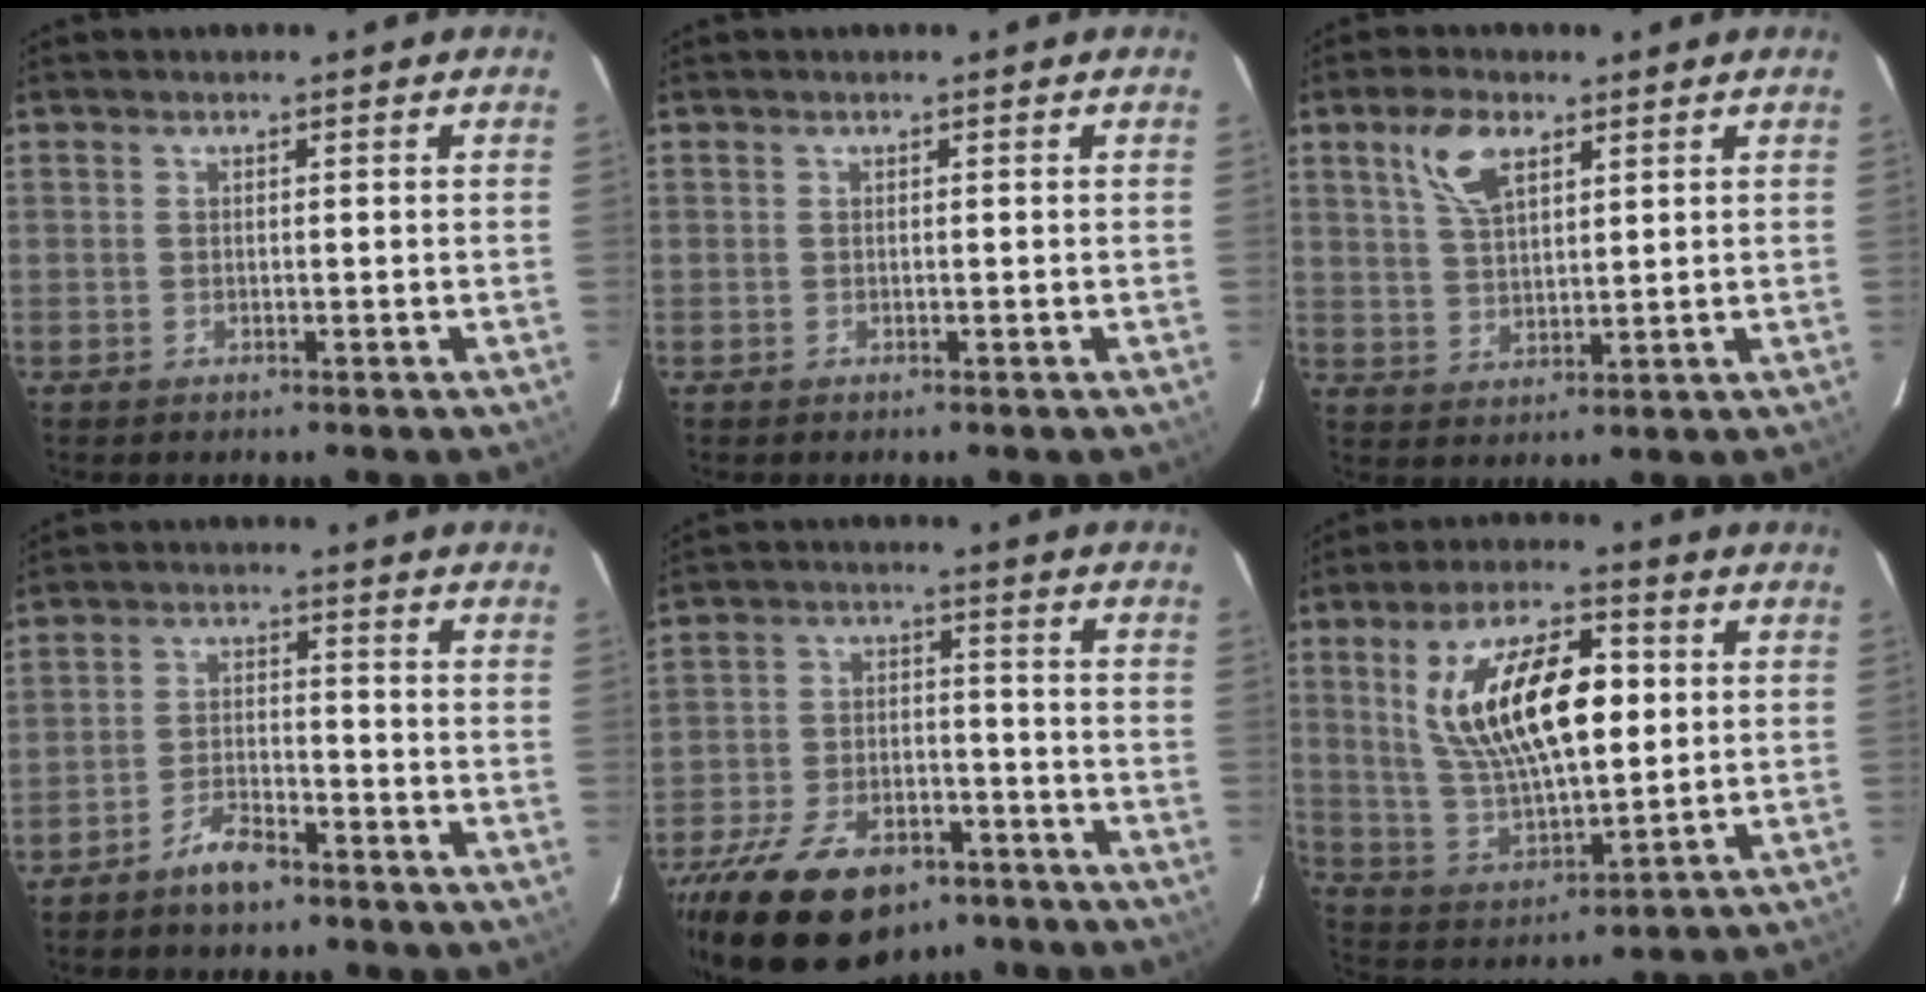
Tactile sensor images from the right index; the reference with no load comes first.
{"total": 0.0}
{"total": 7.3, "force": [3.9, 3.5, 5.1], "torque": [-0.100, 0.013, 0.078]}
{"total": 5.6, "force": [-4.5, 1.9, 2.8], "torque": [-0.070, 0.007, -0.081]}
{"total": 22.2, "force": [-15.2, 11.4, 11.5], "torque": [-0.246, -0.008, -0.233]}
{"total": 18.4, "force": [4.1, 7.6, 16.2], "torque": [-0.302, 0.008, 0.090]}